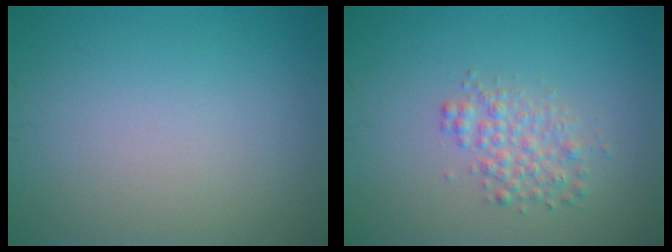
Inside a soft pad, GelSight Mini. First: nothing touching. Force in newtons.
{"total": 2.5, "press": 2.5, "slide": 0.1}